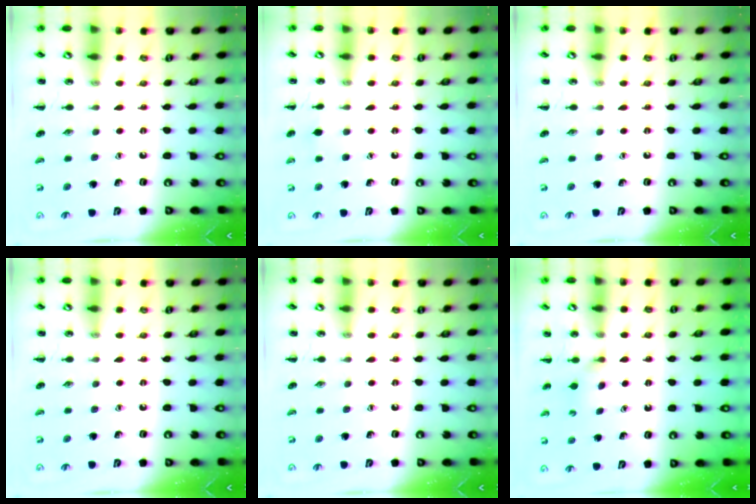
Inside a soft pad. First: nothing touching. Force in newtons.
{"total": 5.2, "press": 4.9, "slide": 1.5}
{"total": 0.0}
{"total": 0.0}
{"total": 0.0}
{"total": 2.5, "press": 2.4, "slide": 0.9}